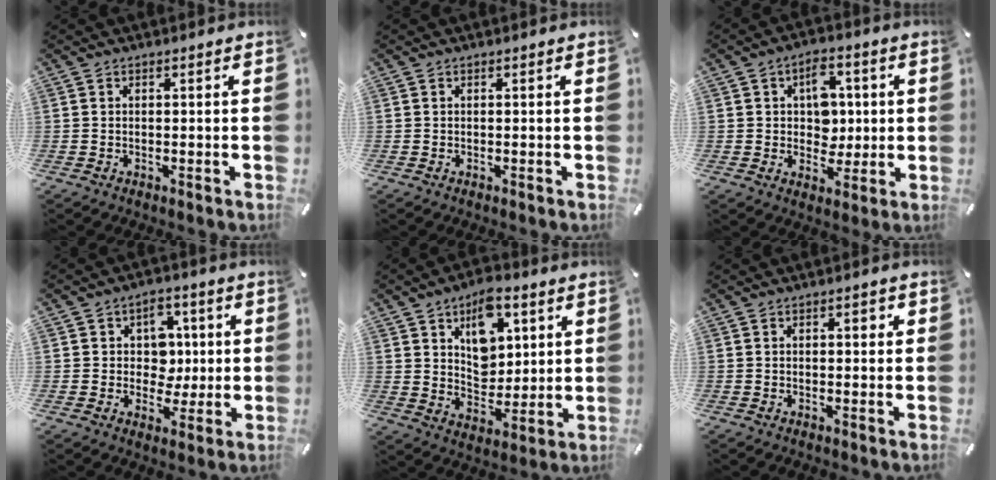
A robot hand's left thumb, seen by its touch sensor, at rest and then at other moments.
{"total": 0.0}
{"total": 8.3, "force": [1.4, 6.8, 4.6], "torque": [-0.047, -0.002, 0.018]}
{"total": 8.8, "force": [0.9, 8.0, 3.5], "torque": [-0.042, 0.002, 0.017]}
{"total": 12.2, "force": [5.6, 8.7, 6.5], "torque": [-0.086, -0.028, 0.100]}
{"total": 2.2, "force": [0.4, 1.1, 1.9], "torque": [-0.021, 0.002, 0.001]}